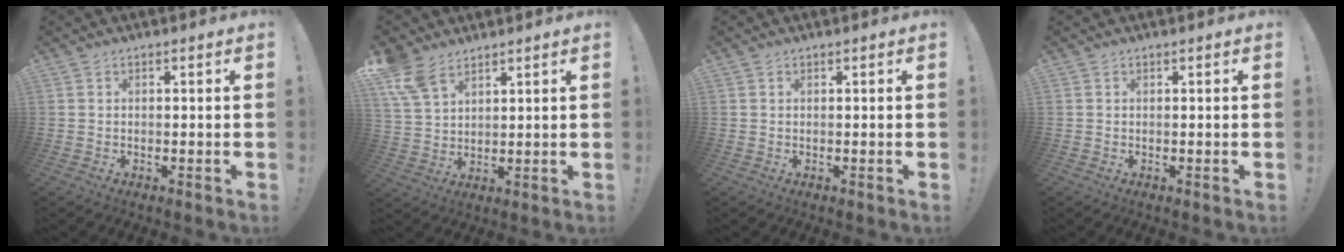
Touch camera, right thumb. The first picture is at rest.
{"total": 8.9, "force": [6.3, 4.8, 4.2], "torque": [-0.089, -0.023, 0.128]}
{"total": 0.0}
{"total": 0.0}